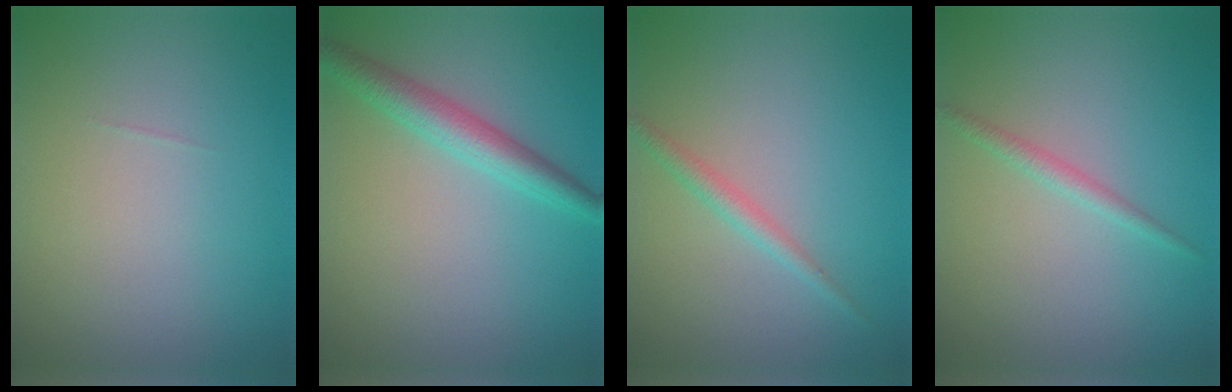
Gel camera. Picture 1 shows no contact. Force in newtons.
{"total": 3.6, "press": 3.6, "slide": 0.1}
{"total": 1.5, "press": 1.5, "slide": 0.1}
{"total": 1.3, "press": 1.3, "slide": 0.0}